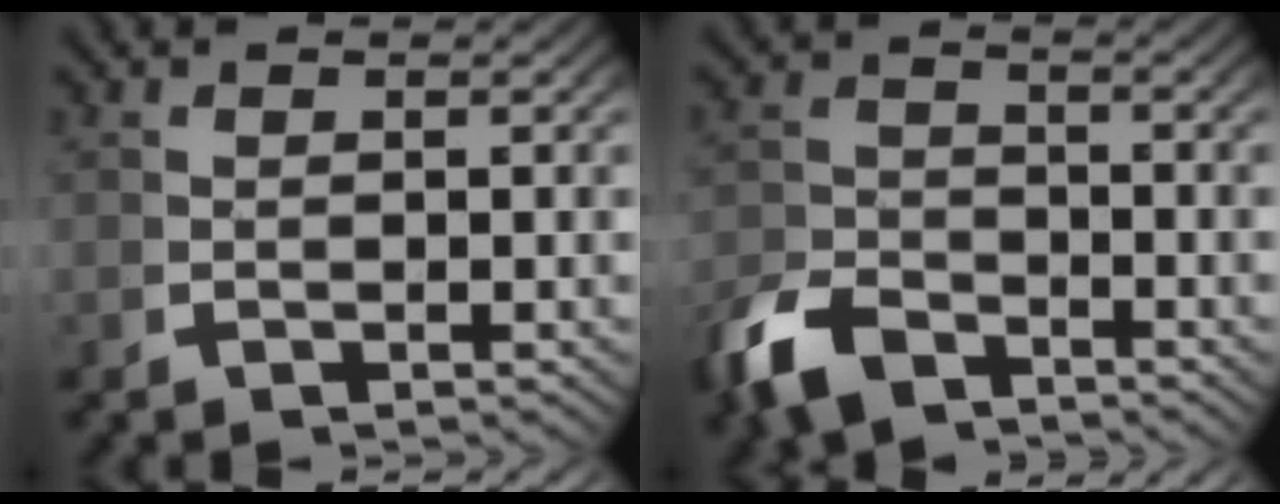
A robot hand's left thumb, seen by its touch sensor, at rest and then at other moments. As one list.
[{"total": 5.2, "force": [-4.1, 2.6, 1.9], "torque": [-0.041, -0.017, -0.068]}]